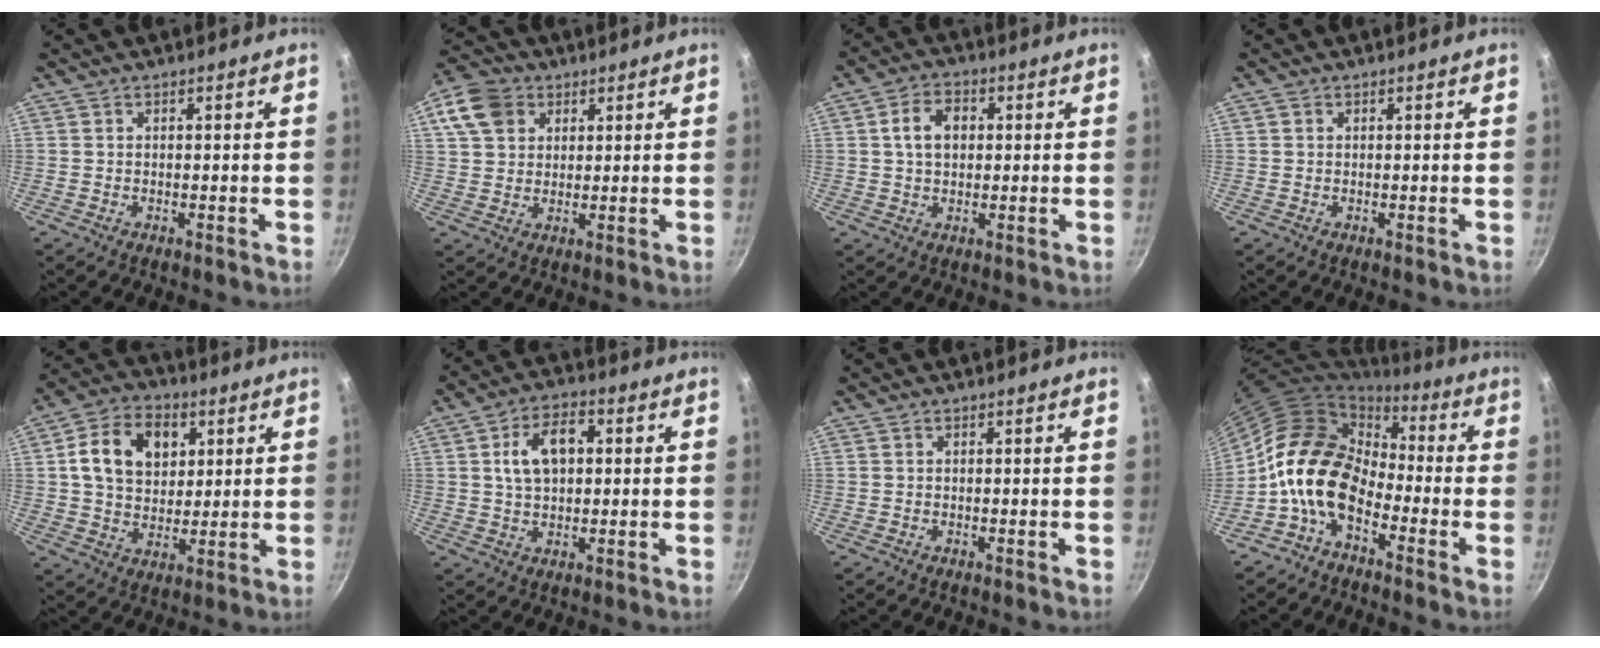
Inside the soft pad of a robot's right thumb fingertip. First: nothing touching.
{"total": 10.8, "force": [4.4, 8.4, 5.0], "torque": [-0.084, 0.008, 0.073]}
{"total": 6.5, "force": [1.0, 4.7, 4.4], "torque": [-0.059, 0.011, 0.011]}
{"total": 0.6, "force": [0.2, 0.5, 0.2], "torque": [-0.001, 0.002, 0.001]}
{"total": 13.8, "force": [3.9, 10.1, 8.5], "torque": [-0.125, 0.000, 0.057]}
{"total": 9.5, "force": [1.7, 5.9, 7.2], "torque": [-0.105, 0.014, 0.025]}
{"total": 0.0}
{"total": 12.6, "force": [-3.5, 8.8, 8.3], "torque": [-0.115, 0.039, -0.086]}